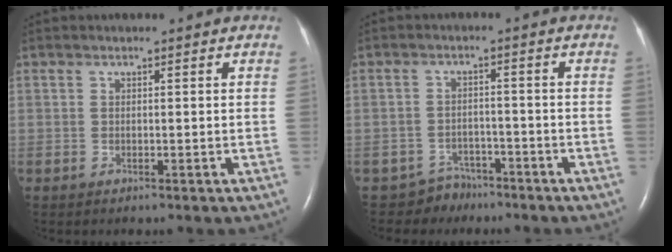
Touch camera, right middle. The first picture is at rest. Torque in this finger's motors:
{"motor_torque": [-0.24, -0.11, -0.07, -0.02]}